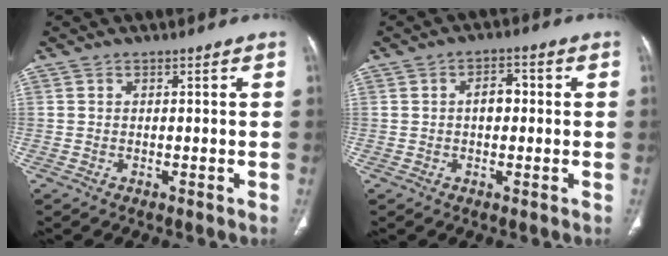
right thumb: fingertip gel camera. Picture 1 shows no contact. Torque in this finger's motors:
{"motor_torque": [0.34, 1.01, 0.49, -0.18, 0.10]}